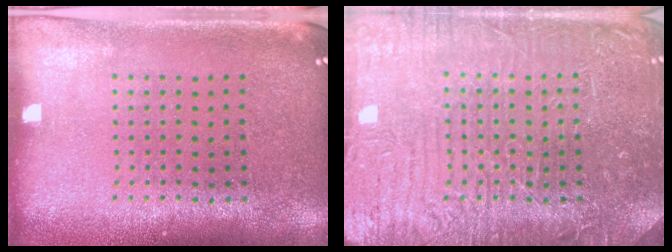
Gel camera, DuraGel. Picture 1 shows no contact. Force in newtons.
{"total": 5.3, "press": 5.2, "slide": 0.7}